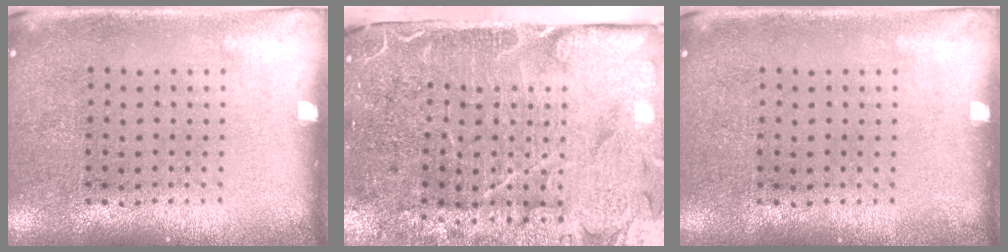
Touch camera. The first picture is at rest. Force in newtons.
{"total": 5.0, "press": 4.0, "slide": 2.9}
{"total": 0.0}